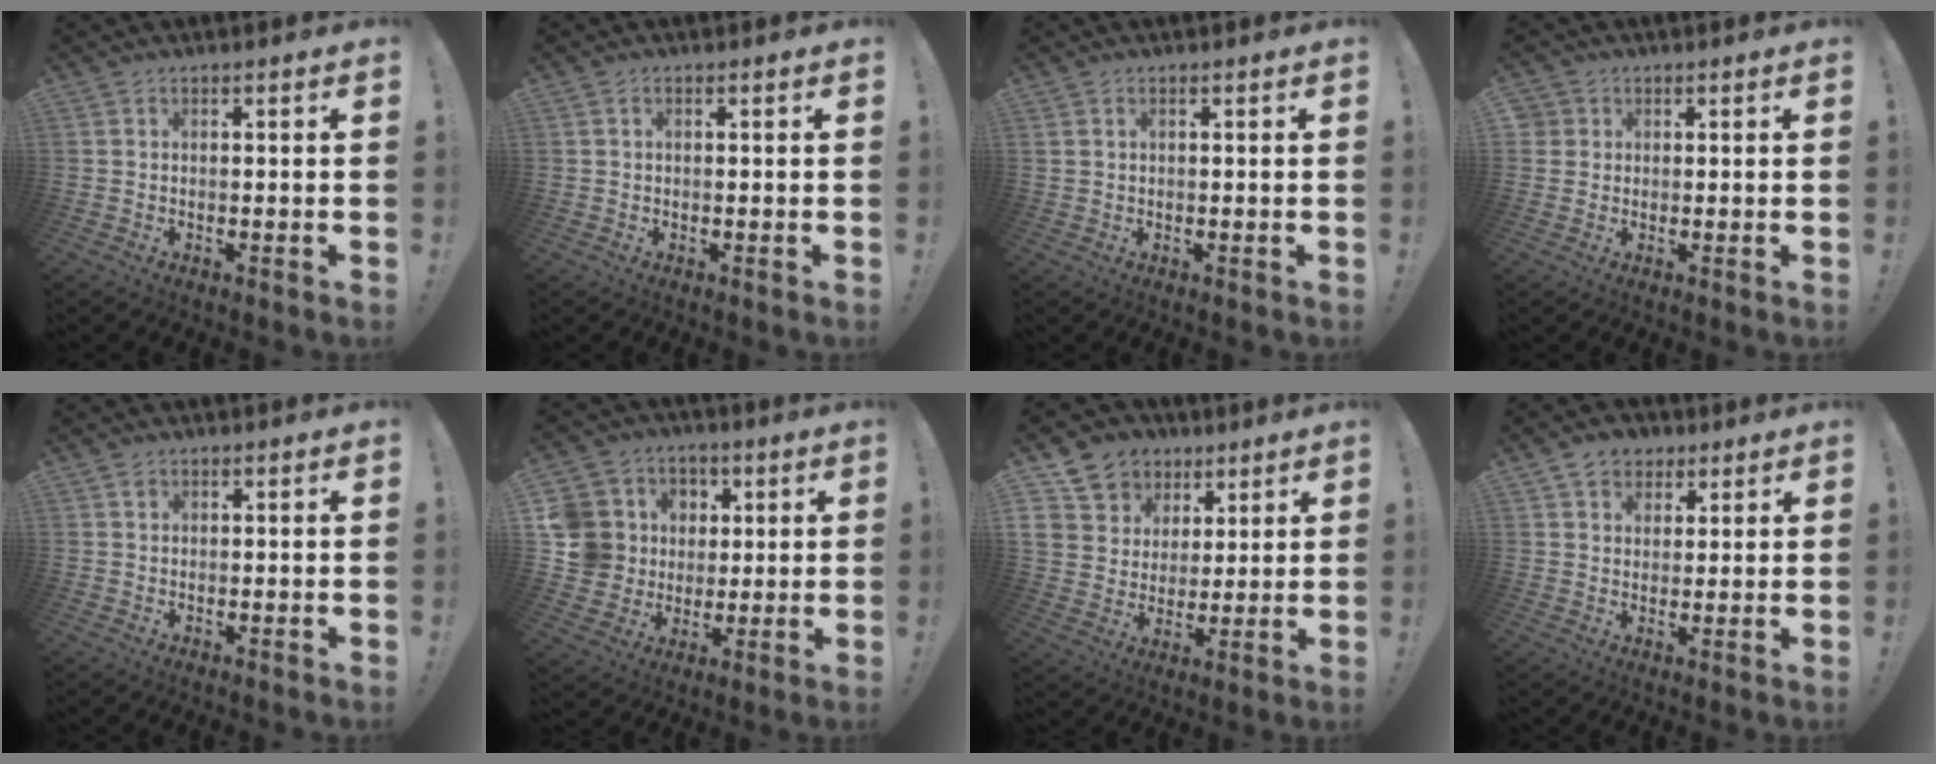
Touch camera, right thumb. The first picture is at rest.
{"total": 0.6, "force": [0.1, 0.4, 0.4], "torque": [-0.008, 0.002, 0.001]}
{"total": 0.8, "force": [0.5, 0.5, 0.4], "torque": [-0.011, 0.002, 0.009]}
{"total": 2.6, "force": [0.7, 2.5, 0.4], "torque": [-0.005, -0.002, 0.014]}
{"total": 0.8, "force": [0.5, 0.6, 0.2], "torque": [-0.002, 0.001, 0.009]}
{"total": 13.5, "force": [2.1, 12.7, 3.9], "torque": [-0.062, -0.004, 0.067]}
{"total": 9.8, "force": [4.7, 8.4, 1.7], "torque": [-0.031, -0.036, 0.102]}
{"total": 7.0, "force": [3.8, 5.6, 1.8], "torque": [-0.014, -0.019, 0.072]}